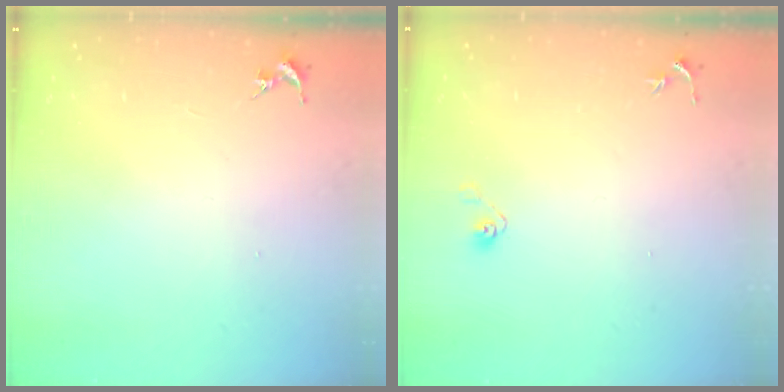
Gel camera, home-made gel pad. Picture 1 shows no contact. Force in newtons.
{"total": 4.0, "press": 3.4, "slide": 2.0}